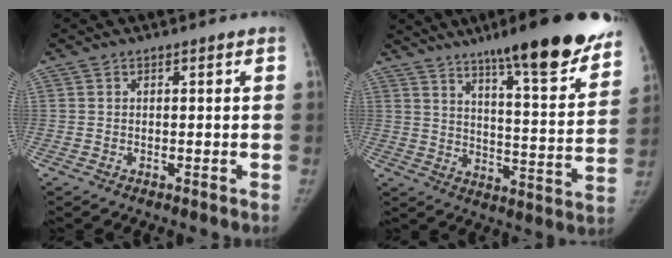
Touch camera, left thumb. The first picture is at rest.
{"total": 23.8, "force": [17.1, 3.7, 16.1], "torque": [-0.205, -0.075, 0.243]}